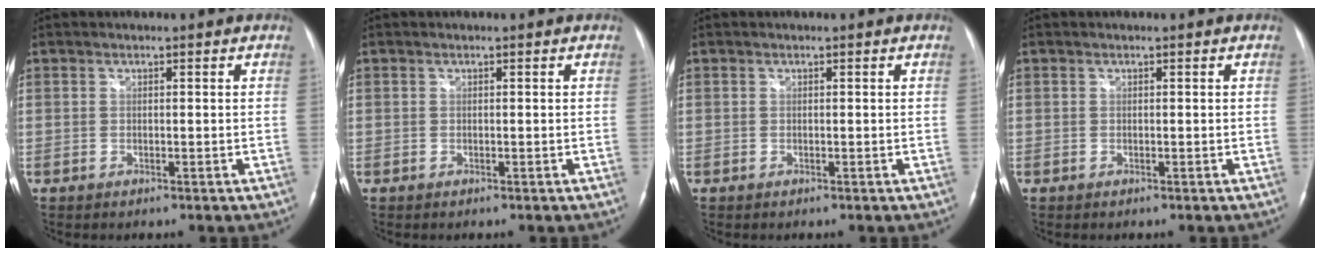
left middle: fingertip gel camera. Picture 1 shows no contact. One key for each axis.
{"total": 0.0}
{"total": 0.0}
{"total": 0.0}